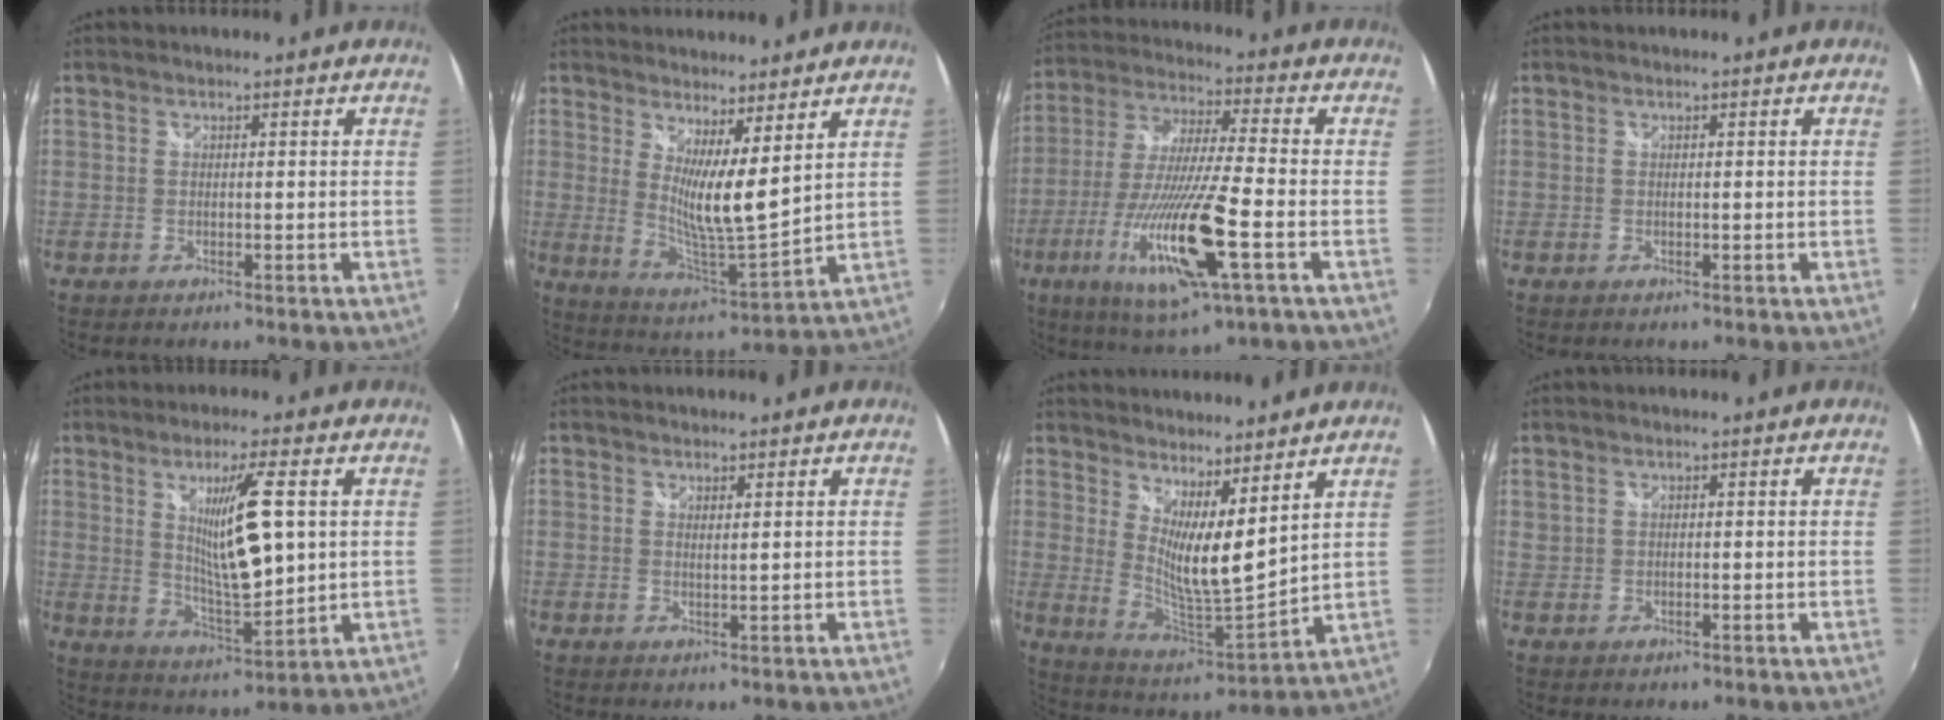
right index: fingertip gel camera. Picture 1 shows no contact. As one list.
[{"total": 9.8, "force": [5.2, 0.9, 8.3], "torque": [-0.133, -0.023, 0.088]}, {"total": 19.8, "force": [-7.3, 2.6, 18.2], "torque": [-0.364, -0.043, -0.133]}, {"total": 0.0}, {"total": 11.3, "force": [2.4, 1.7, 10.9], "torque": [-0.178, -0.017, 0.052]}, {"total": 1.0, "force": [0.9, -0.6, 0.1], "torque": [-0.003, -0.004, 0.012]}, {"total": 11.9, "force": [7.6, 2.0, 8.9], "torque": [-0.139, -0.020, 0.132]}, {"total": 0.7, "force": [0.5, 0.4, 0.3], "torque": [-0.004, 0.002, 0.009]}]